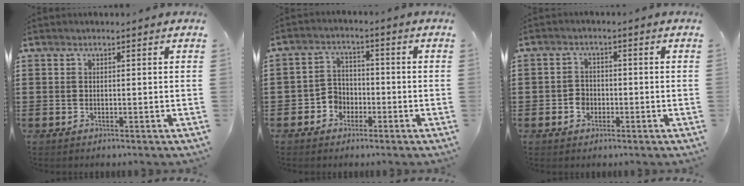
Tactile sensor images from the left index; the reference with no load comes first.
{"total": 3.8, "force": [-2.1, 3.0, 1.1], "torque": [-0.030, 0.008, -0.044]}
{"total": 2.3, "force": [-0.8, 2.0, 0.9], "torque": [-0.022, 0.002, -0.018]}